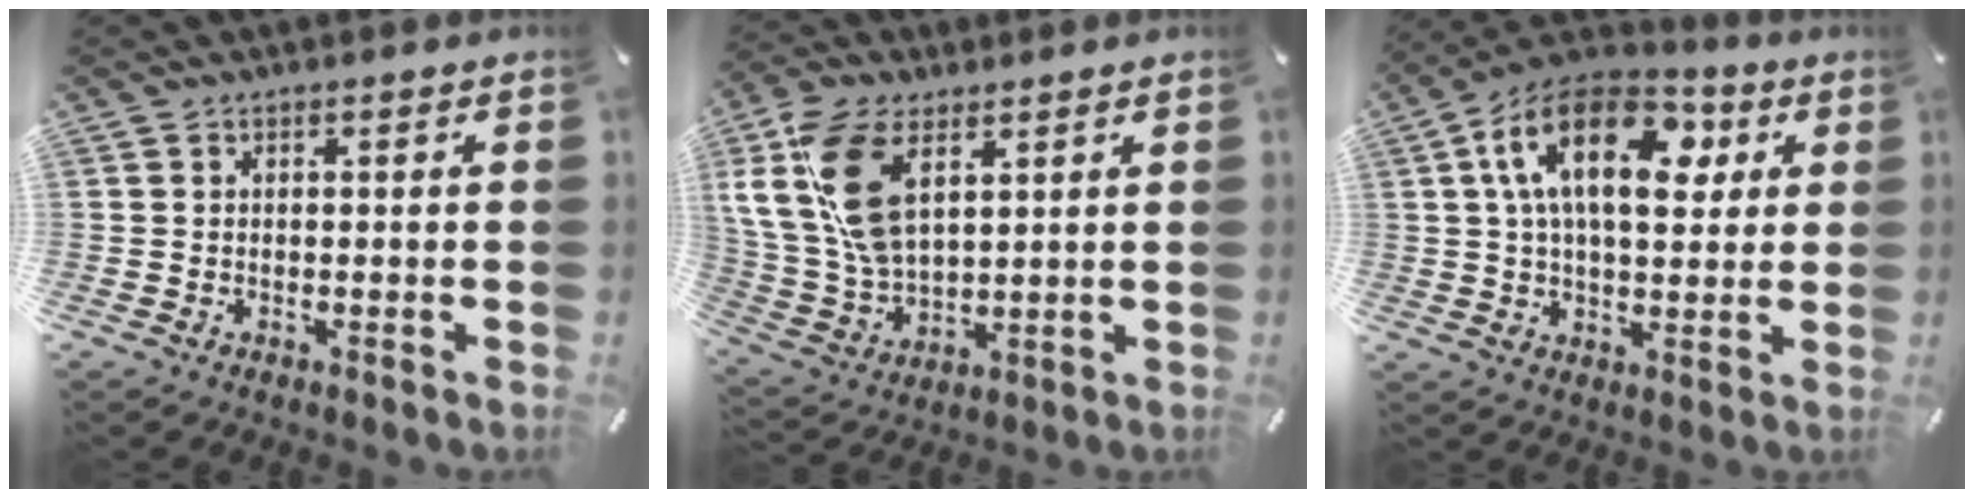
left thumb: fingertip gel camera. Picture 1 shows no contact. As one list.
[{"total": 16.4, "force": [6.4, 9.9, 11.4], "torque": [-0.288, -0.018, 0.113]}, {"total": 18.9, "force": [5.9, 10.9, 14.2], "torque": [-0.249, -0.005, 0.095]}]